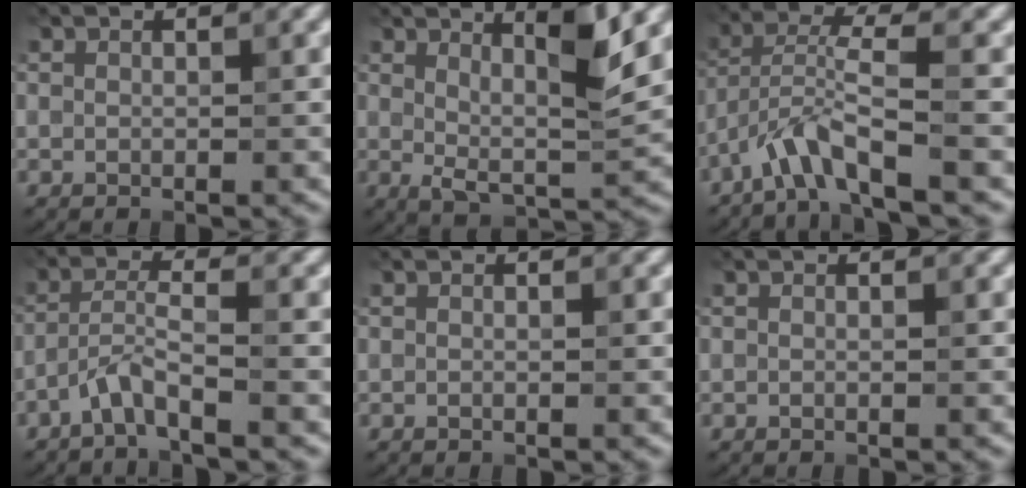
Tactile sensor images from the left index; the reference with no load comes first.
{"total": 5.3, "force": [2.0, 1.1, 4.8], "torque": [-0.080, -0.009, 0.035]}
{"total": 4.4, "force": [-3.0, 0.2, 3.3], "torque": [-0.064, 0.018, -0.064]}
{"total": 3.0, "force": [-2.1, 0.0, 2.1], "torque": [-0.044, 0.013, -0.051]}
{"total": 0.0}
{"total": 0.0}